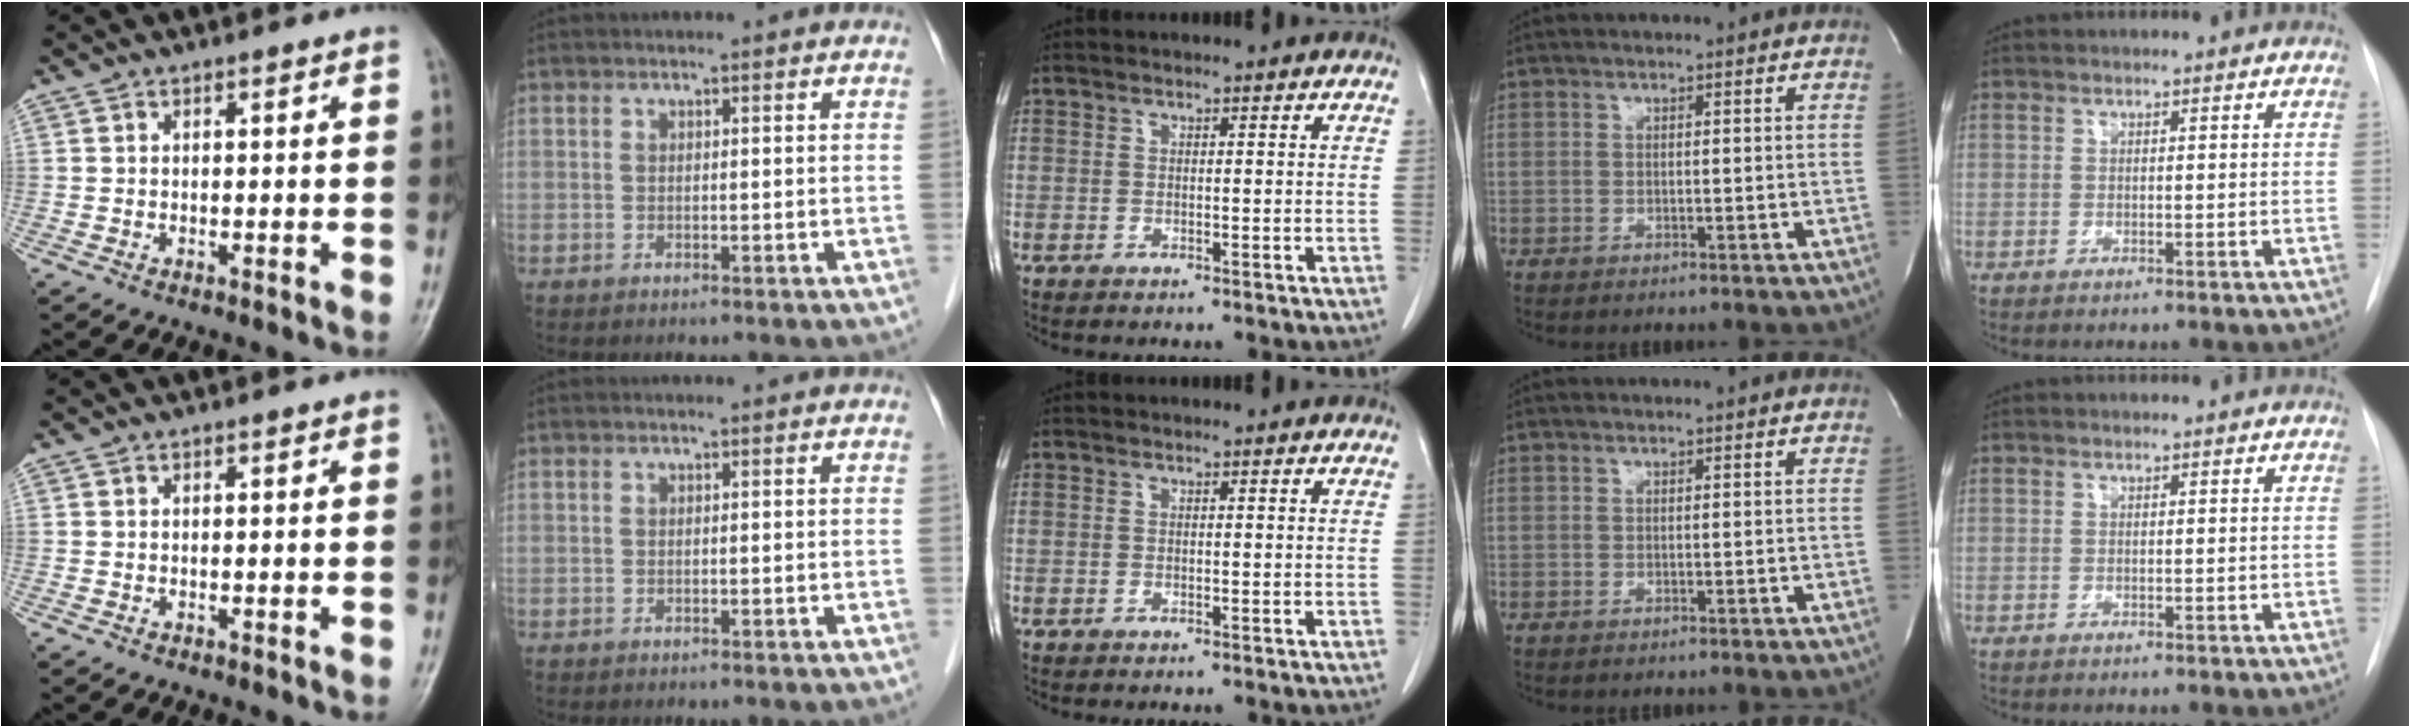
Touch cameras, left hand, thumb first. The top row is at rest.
{}